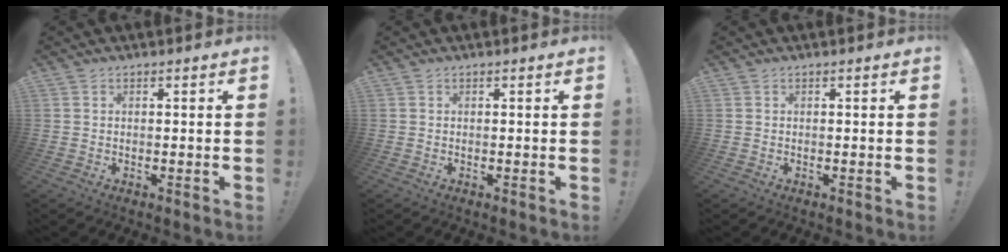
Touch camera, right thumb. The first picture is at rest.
{"total": 0.0}
{"total": 0.0}